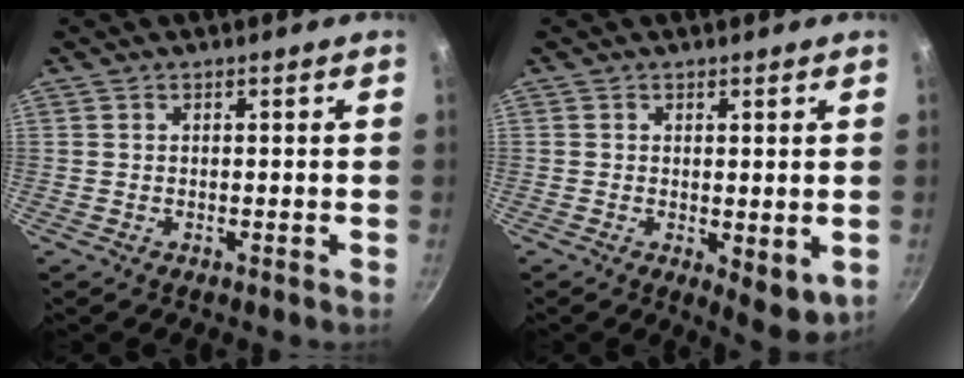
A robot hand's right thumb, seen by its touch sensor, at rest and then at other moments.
{"total": 5.6, "force": [-0.3, 2.7, 4.9], "torque": [-0.061, -0.015, 0.002]}